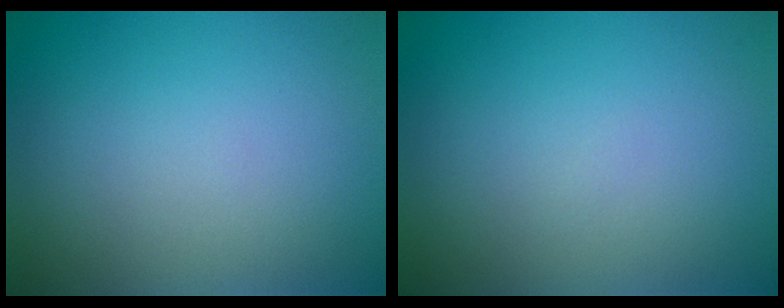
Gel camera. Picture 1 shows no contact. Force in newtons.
{"total": 0.0}